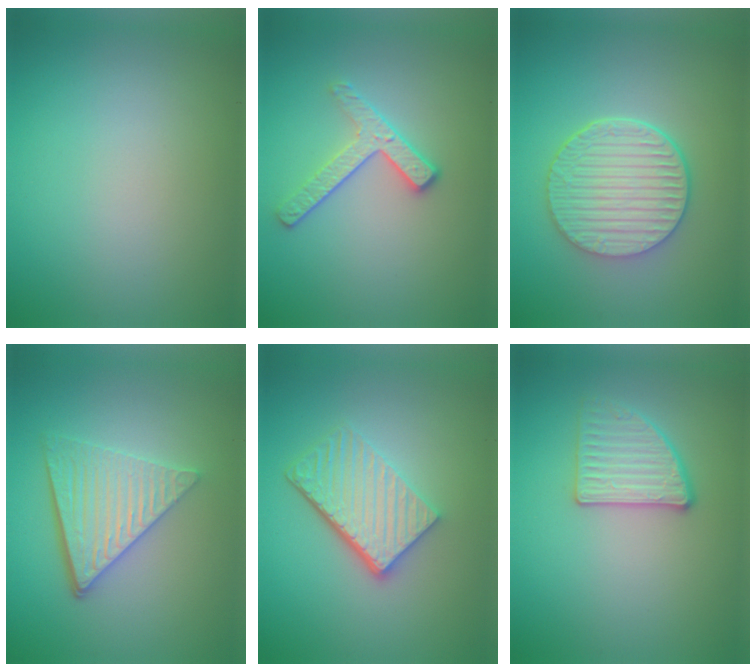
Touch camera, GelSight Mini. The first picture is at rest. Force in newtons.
{"total": 2.8, "press": 2.5, "slide": 1.3}
{"total": 6.0, "press": 4.5, "slide": 4.0}
{"total": 5.8, "press": 4.1, "slide": 4.1}
{"total": 5.3, "press": 3.8, "slide": 3.8}
{"total": 2.8, "press": 2.8, "slide": 0.3}